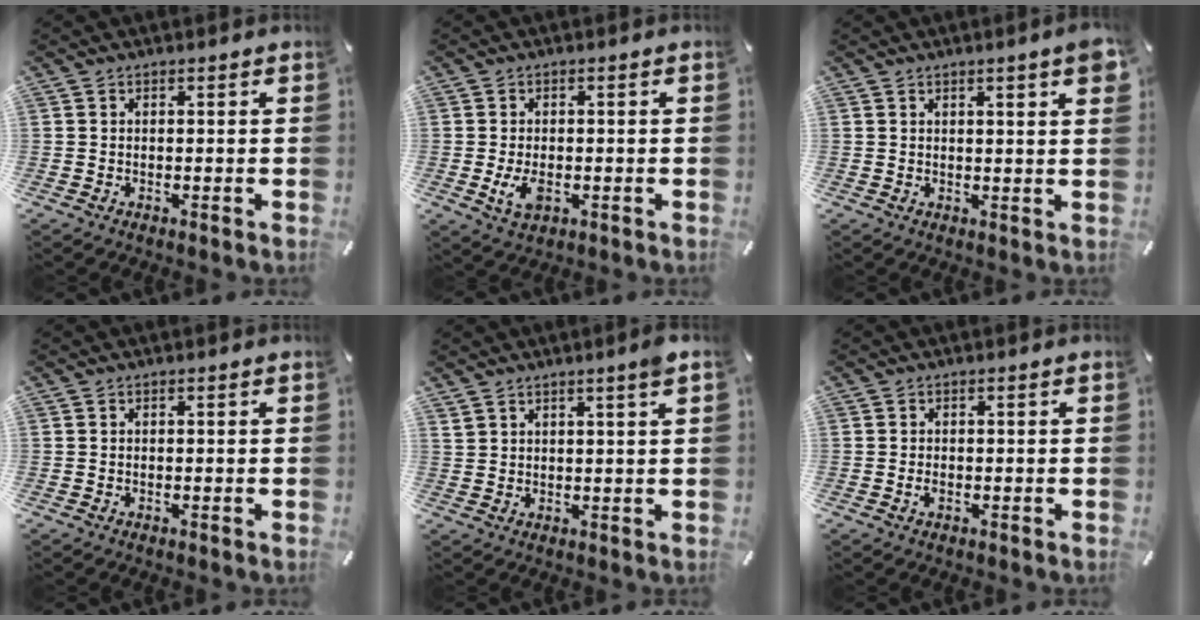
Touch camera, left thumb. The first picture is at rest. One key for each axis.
{"total": 4.4, "fx": -1.0, "fy": 2.6, "fz": 3.4, "tx": -0.085, "ty": -0.005, "tz": -0.022}
{"total": 4.0, "fx": 2.0, "fy": 0.4, "fz": 3.4, "tx": -0.059, "ty": -0.007, "tz": 0.033}
{"total": 0.0}
{"total": 3.0, "fx": 2.5, "fy": -0.2, "fz": 1.8, "tx": -0.041, "ty": -0.006, "tz": 0.044}
{"total": 1.3, "fx": -0.4, "fy": 0.7, "fz": 1.0, "tx": -0.019, "ty": -0.001, "tz": -0.007}